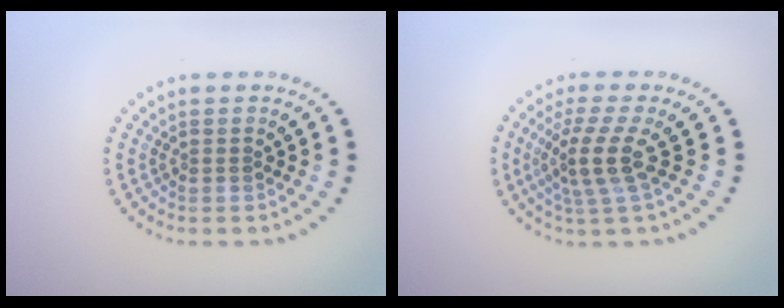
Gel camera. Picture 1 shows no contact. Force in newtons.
{"total": 3.6, "press": 2.7, "slide": 2.4}